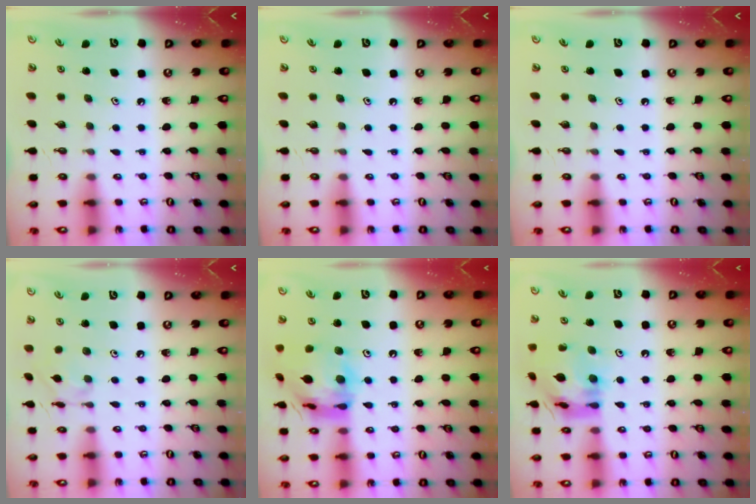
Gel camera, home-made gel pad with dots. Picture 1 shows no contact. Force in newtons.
{"total": 0.0}
{"total": 0.0}
{"total": 2.6, "press": 2.6, "slide": 0.3}
{"total": 17.0, "press": 16.9, "slide": 2.0}
{"total": 15.1, "press": 15.0, "slide": 1.5}